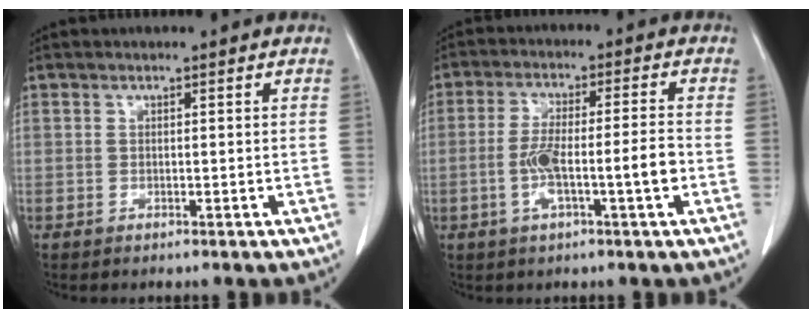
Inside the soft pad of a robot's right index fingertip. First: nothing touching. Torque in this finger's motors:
{"motor_torque": [0.27, -0.07, 0.38, 0.09]}